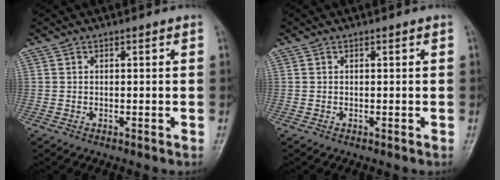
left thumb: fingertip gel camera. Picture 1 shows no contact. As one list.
[{"total": 0.0}]